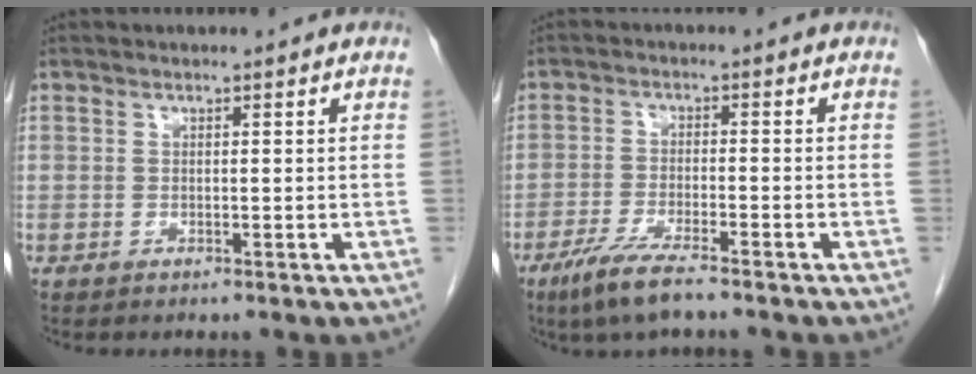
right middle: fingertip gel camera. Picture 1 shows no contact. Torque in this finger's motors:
{"motor_torque": [0.69, -0.54, 0.09, 0.07]}